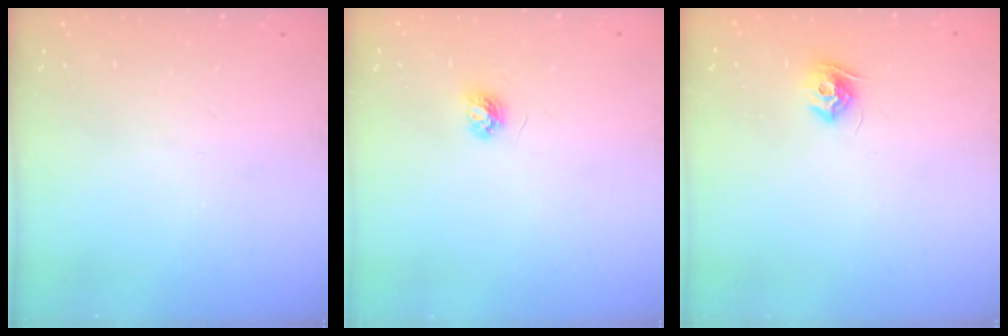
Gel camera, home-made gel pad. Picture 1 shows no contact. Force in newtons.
{"total": 3.9, "press": 3.9, "slide": 0.4}
{"total": 8.2, "press": 8.2, "slide": 0.1}